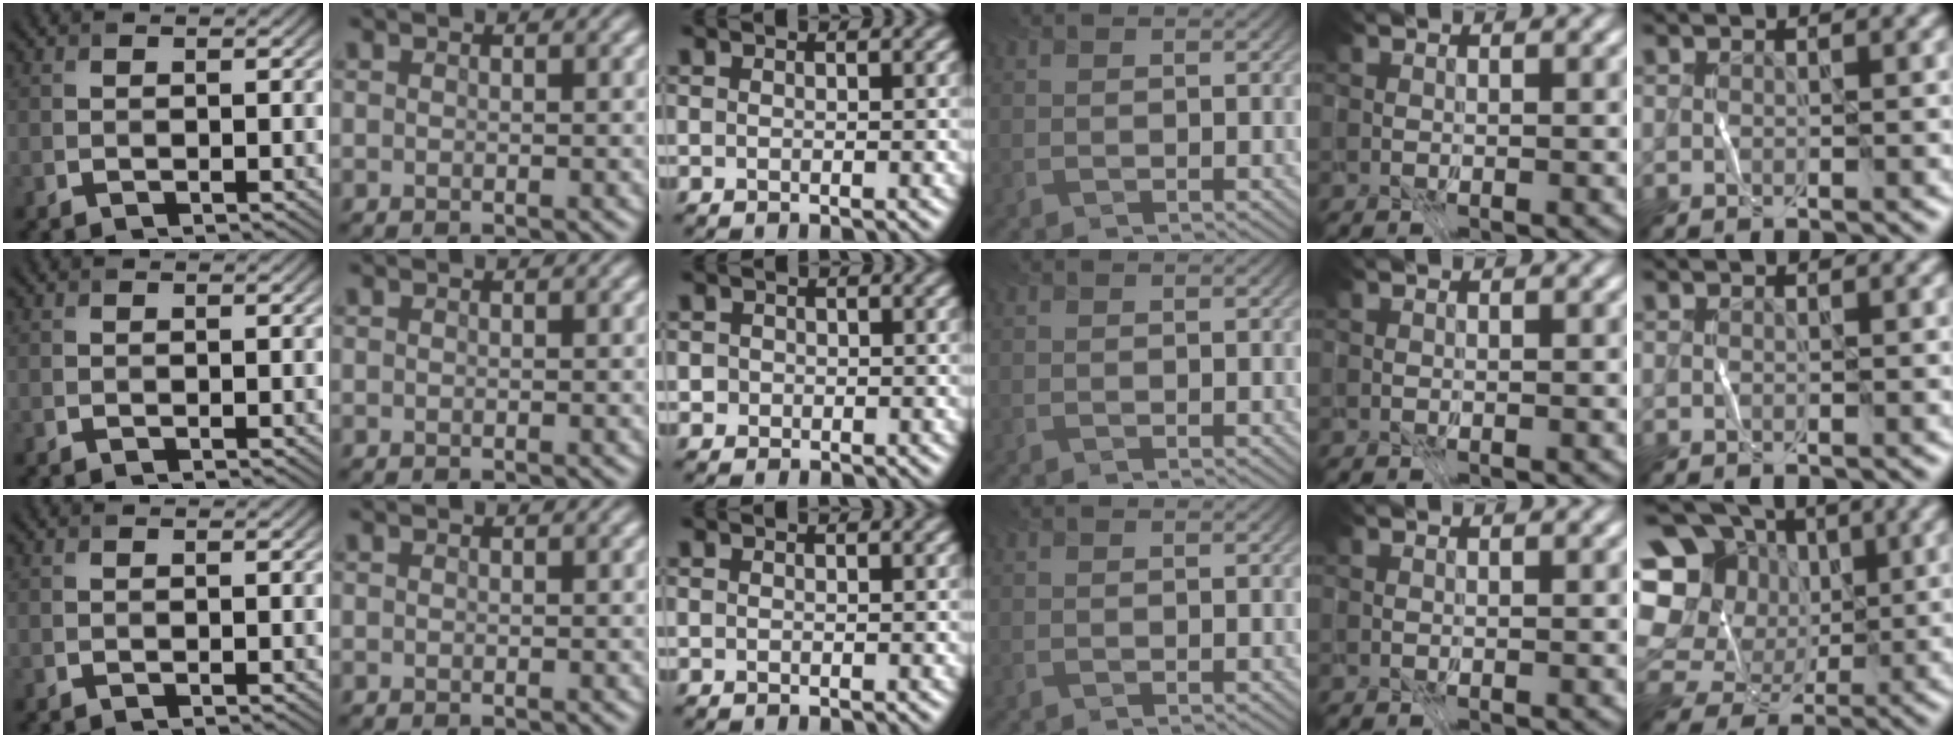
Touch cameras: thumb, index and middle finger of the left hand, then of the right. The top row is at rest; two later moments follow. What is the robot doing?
{"motion": "fold", "object": "file"}